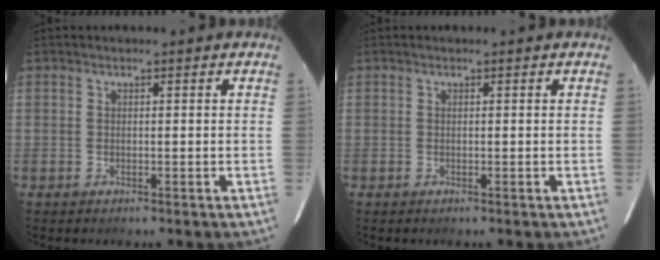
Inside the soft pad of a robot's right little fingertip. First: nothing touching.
{"total": 0.0}